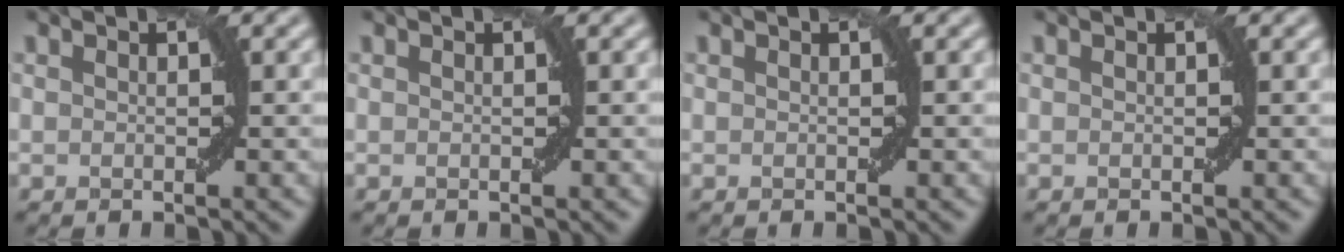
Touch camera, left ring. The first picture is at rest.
{"total": 0.0}
{"total": 0.0}
{"total": 0.0}